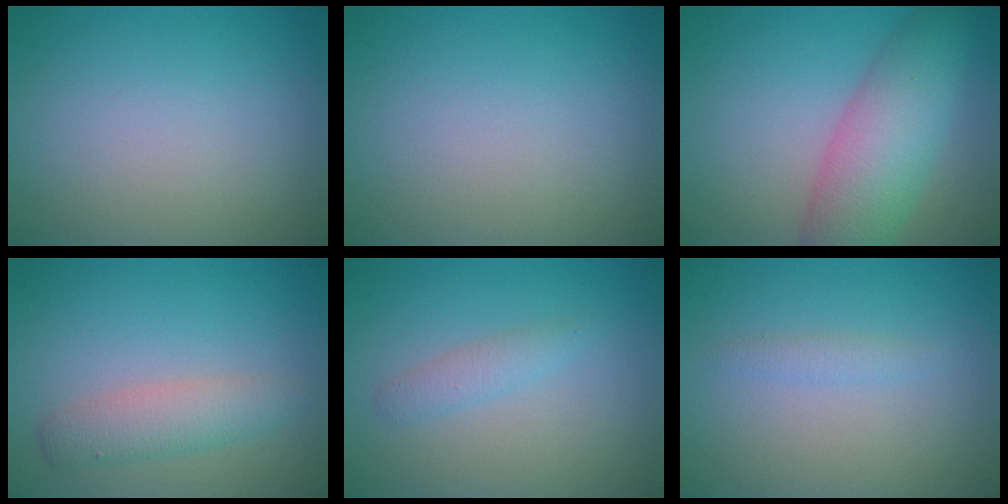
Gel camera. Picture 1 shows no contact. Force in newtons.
{"total": 0.0}
{"total": 7.2, "press": 7.2, "slide": 0.2}
{"total": 3.0, "press": 3.0, "slide": 0.1}
{"total": 1.5, "press": 1.5, "slide": 0.0}
{"total": 1.0, "press": 1.0, "slide": 0.0}